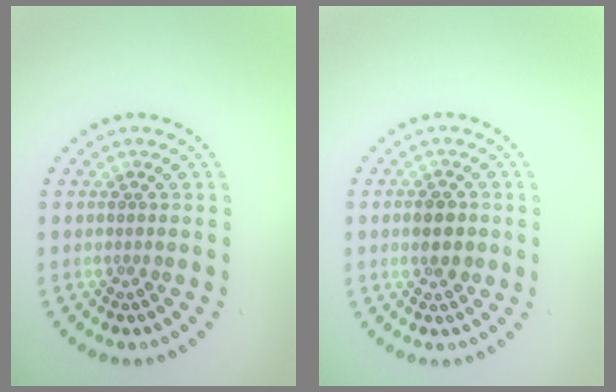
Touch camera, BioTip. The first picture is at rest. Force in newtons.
{"total": 2.3, "press": 2.3, "slide": 0.2}